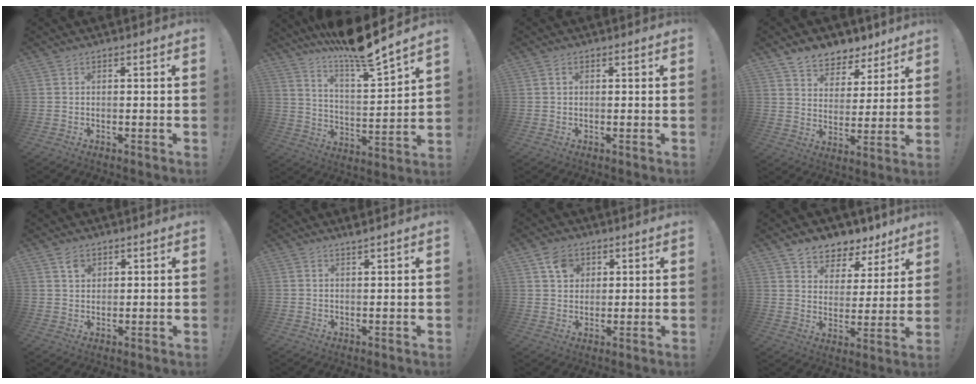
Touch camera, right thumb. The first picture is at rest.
{"total": 11.8, "force": [10.5, -0.5, 5.3], "torque": [-0.099, -0.091, 0.172]}
{"total": 0.8, "force": [0.3, 0.7, 0.4], "torque": [-0.004, 0.000, 0.005]}
{"total": 7.7, "force": [6.2, 4.5, 1.3], "torque": [-0.028, -0.053, 0.120]}
{"total": 3.4, "force": [2.2, 2.4, 1.2], "torque": [-0.008, -0.012, 0.036]}
{"total": 1.5, "force": [1.3, -0.2, 0.8], "torque": [-0.016, -0.004, 0.022]}
{"total": 6.9, "force": [3.3, 5.7, 2.2], "torque": [-0.023, -0.014, 0.061]}
{"total": 6.6, "force": [4.9, 4.2, 1.1], "torque": [-0.017, -0.048, 0.096]}